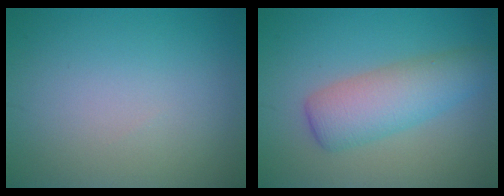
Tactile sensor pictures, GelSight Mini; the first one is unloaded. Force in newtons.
{"total": 5.1, "press": 5.1, "slide": 0.1}